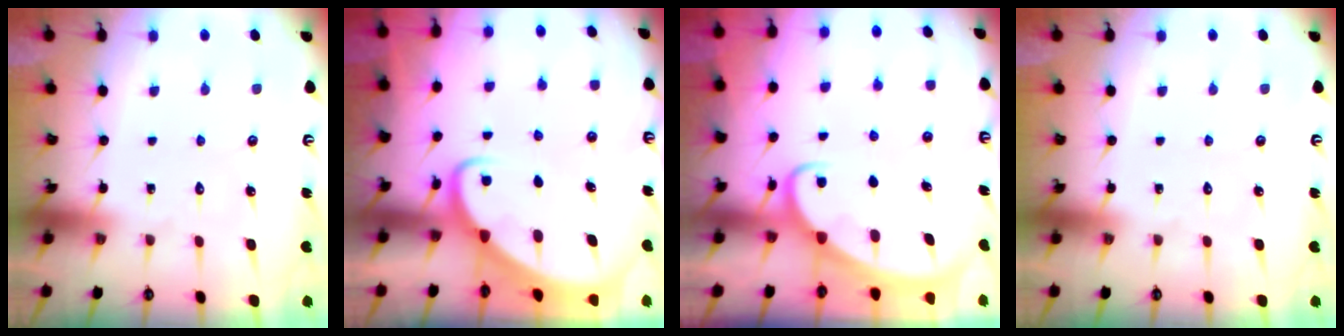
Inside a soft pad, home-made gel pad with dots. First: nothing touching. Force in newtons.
{"total": 3.9, "press": 3.9, "slide": 0.3}
{"total": 3.4, "press": 3.4, "slide": 0.4}
{"total": 0.0}